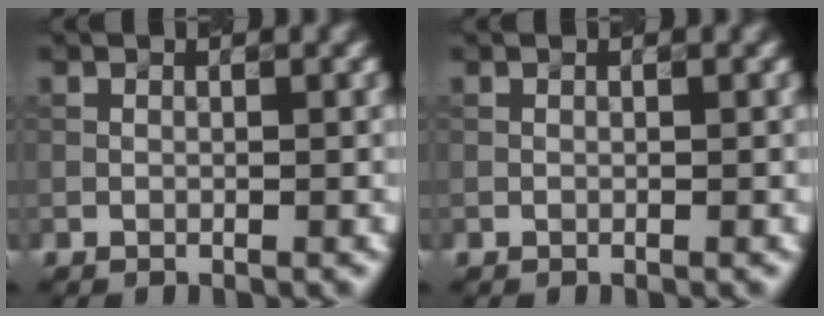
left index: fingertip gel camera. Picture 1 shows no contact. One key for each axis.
{"total": 0.0}